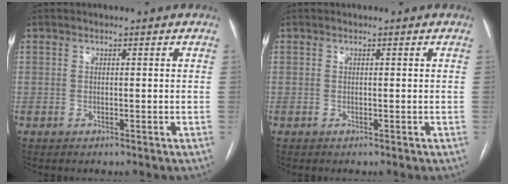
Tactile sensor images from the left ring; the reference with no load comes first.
{"total": 0.0}